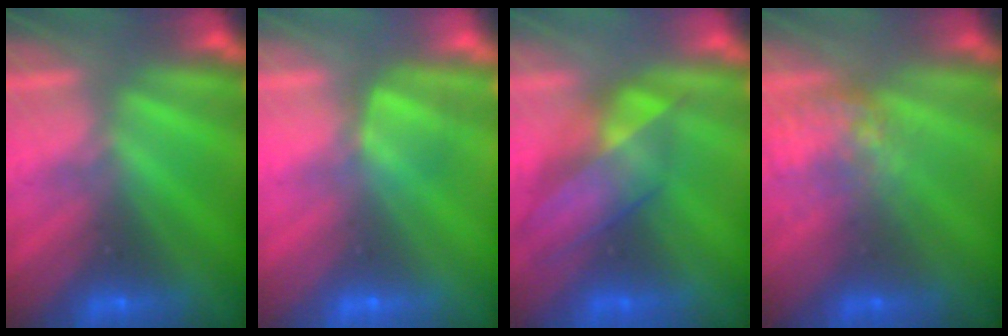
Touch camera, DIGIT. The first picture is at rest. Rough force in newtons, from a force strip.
{"total": 4.5}
{"total": 4.3}
{"total": 4.5}